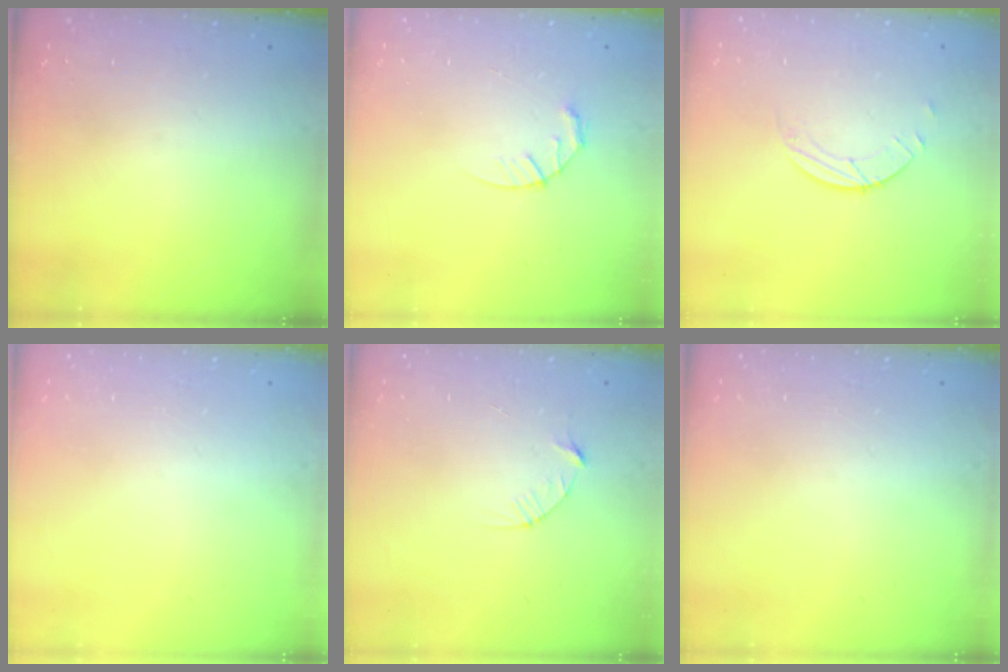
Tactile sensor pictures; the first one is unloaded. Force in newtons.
{"total": 4.3, "press": 4.3, "slide": 0.7}
{"total": 1.7, "press": 1.7, "slide": 0.2}
{"total": 0.0}
{"total": 3.7, "press": 3.7, "slide": 0.4}
{"total": 0.0}